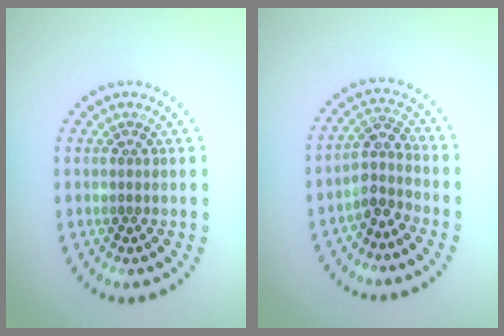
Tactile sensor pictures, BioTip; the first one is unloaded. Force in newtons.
{"total": 2.6, "press": 1.9, "slide": 1.7}